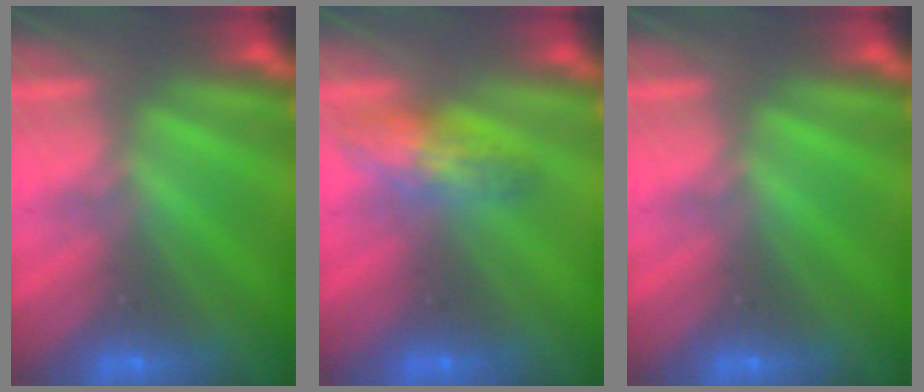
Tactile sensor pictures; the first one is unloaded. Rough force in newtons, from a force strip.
{"total": 2.6}
{"total": 0.0}